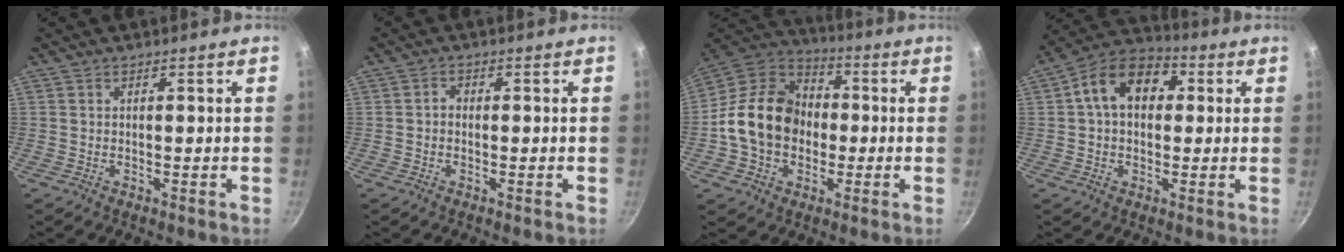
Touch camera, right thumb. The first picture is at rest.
{"total": 1.4, "force": [-0.4, 1.2, 0.8], "torque": [-0.013, 0.008, -0.009]}
{"total": 17.6, "force": [-1.5, 14.0, 10.7], "torque": [-0.155, 0.040, -0.038]}
{"total": 12.6, "force": [2.3, 9.0, 8.5], "torque": [-0.106, 0.030, 0.017]}